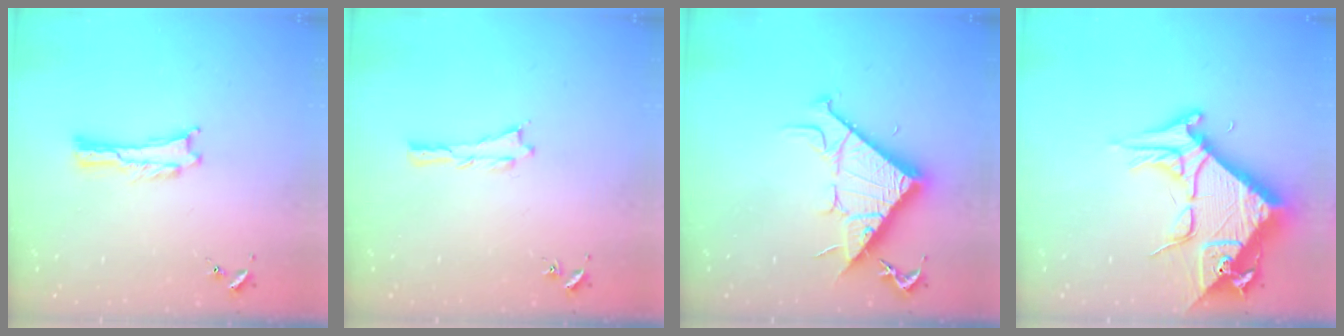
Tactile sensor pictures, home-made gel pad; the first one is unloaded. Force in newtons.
{"total": 0.0}
{"total": 11.9, "press": 11.9, "slide": 0.2}
{"total": 12.0, "press": 11.9, "slide": 1.4}